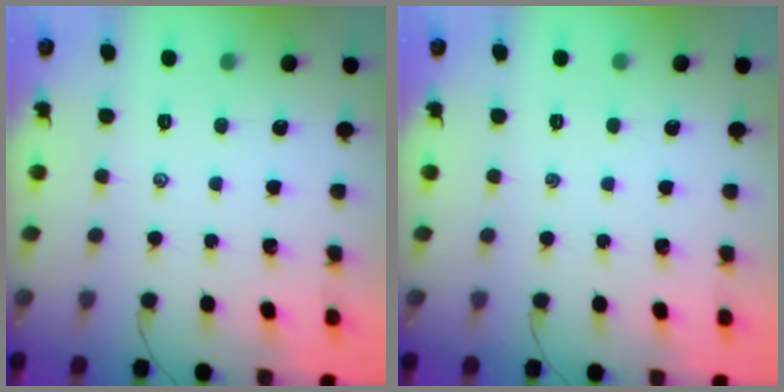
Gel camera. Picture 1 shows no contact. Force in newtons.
{"total": 0.0}